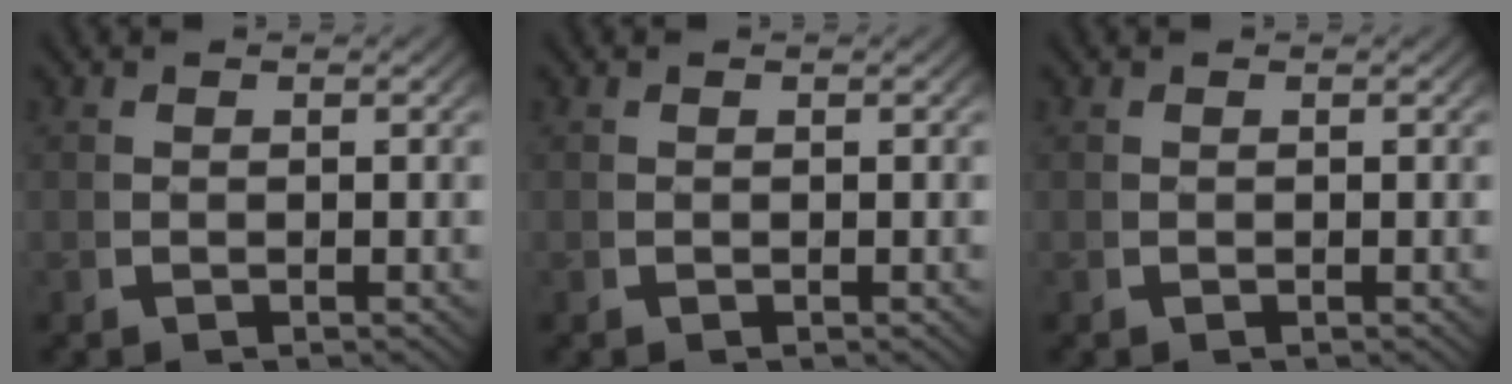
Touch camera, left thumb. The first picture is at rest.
{"total": 0.0}
{"total": 0.0}